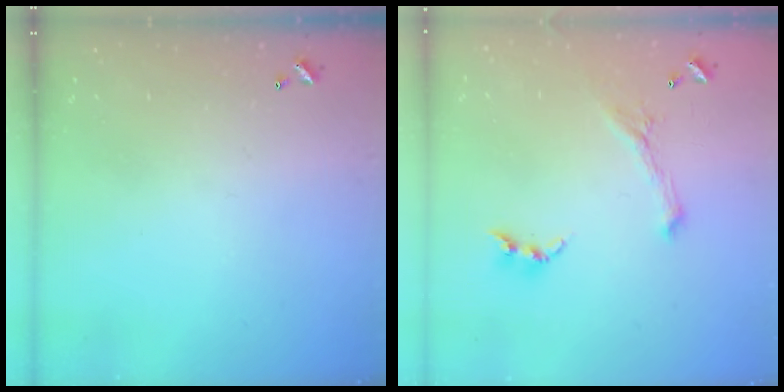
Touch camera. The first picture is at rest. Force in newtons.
{"total": 1.6, "press": 1.5, "slide": 0.4}